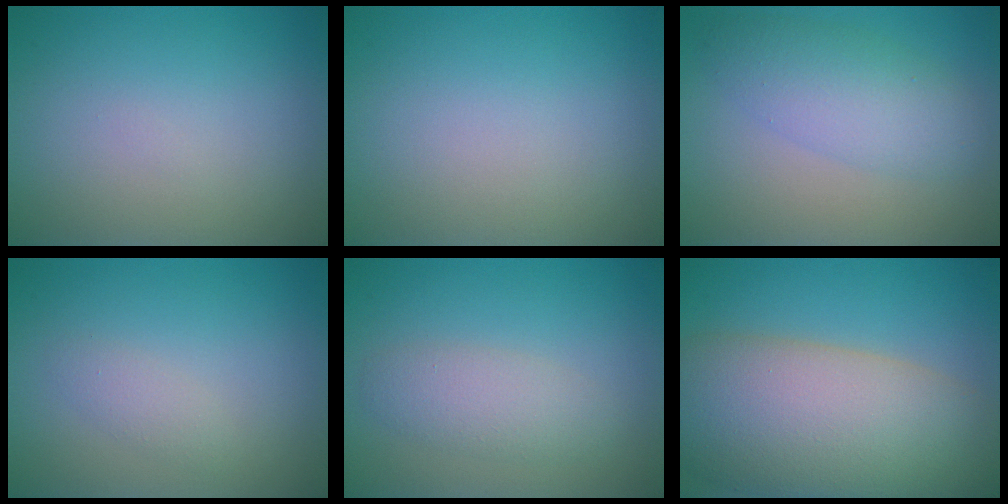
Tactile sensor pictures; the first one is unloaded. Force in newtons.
{"total": 0.0}
{"total": 4.3, "press": 4.3, "slide": 0.0}
{"total": 1.2, "press": 1.2, "slide": 0.1}
{"total": 2.8, "press": 2.8, "slide": 0.1}
{"total": 13.5, "press": 13.4, "slide": 0.9}